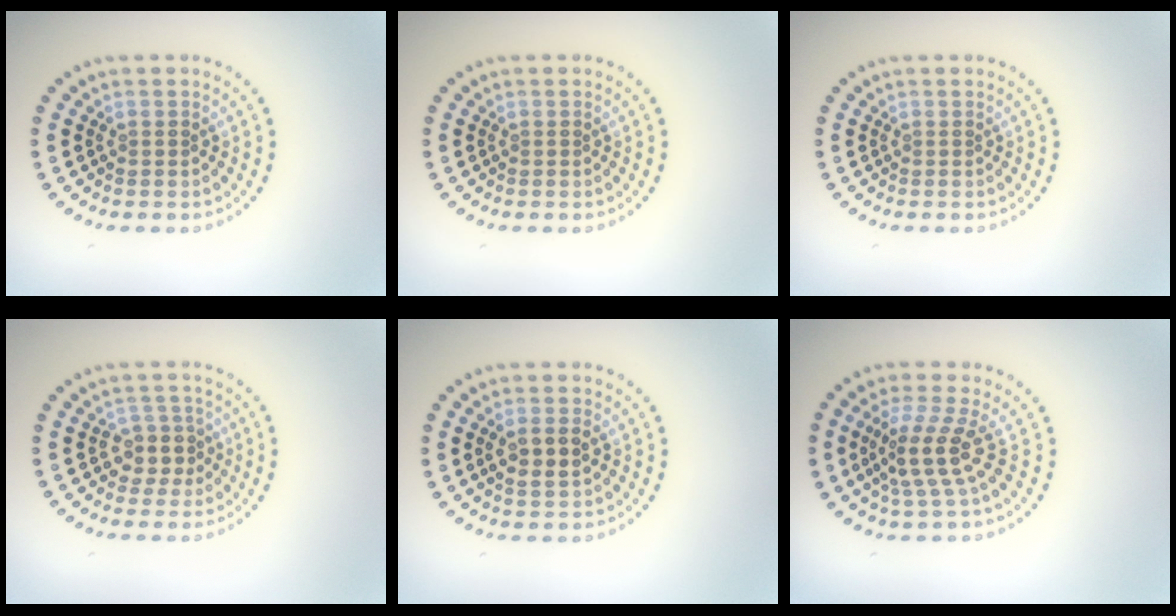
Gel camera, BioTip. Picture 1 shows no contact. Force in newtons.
{"total": 0.0}
{"total": 0.0}
{"total": 2.7, "press": 2.3, "slide": 1.5}
{"total": 2.6, "press": 2.5, "slide": 0.6}
{"total": 3.7, "press": 3.0, "slide": 2.3}